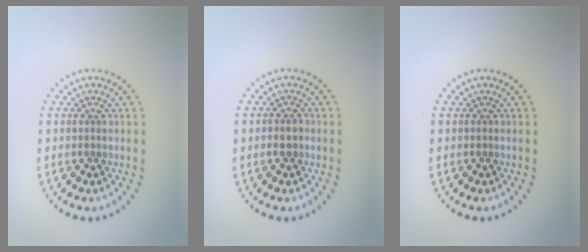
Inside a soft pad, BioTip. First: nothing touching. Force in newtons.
{"total": 1.2, "press": 1.1, "slide": 0.4}
{"total": 0.0}